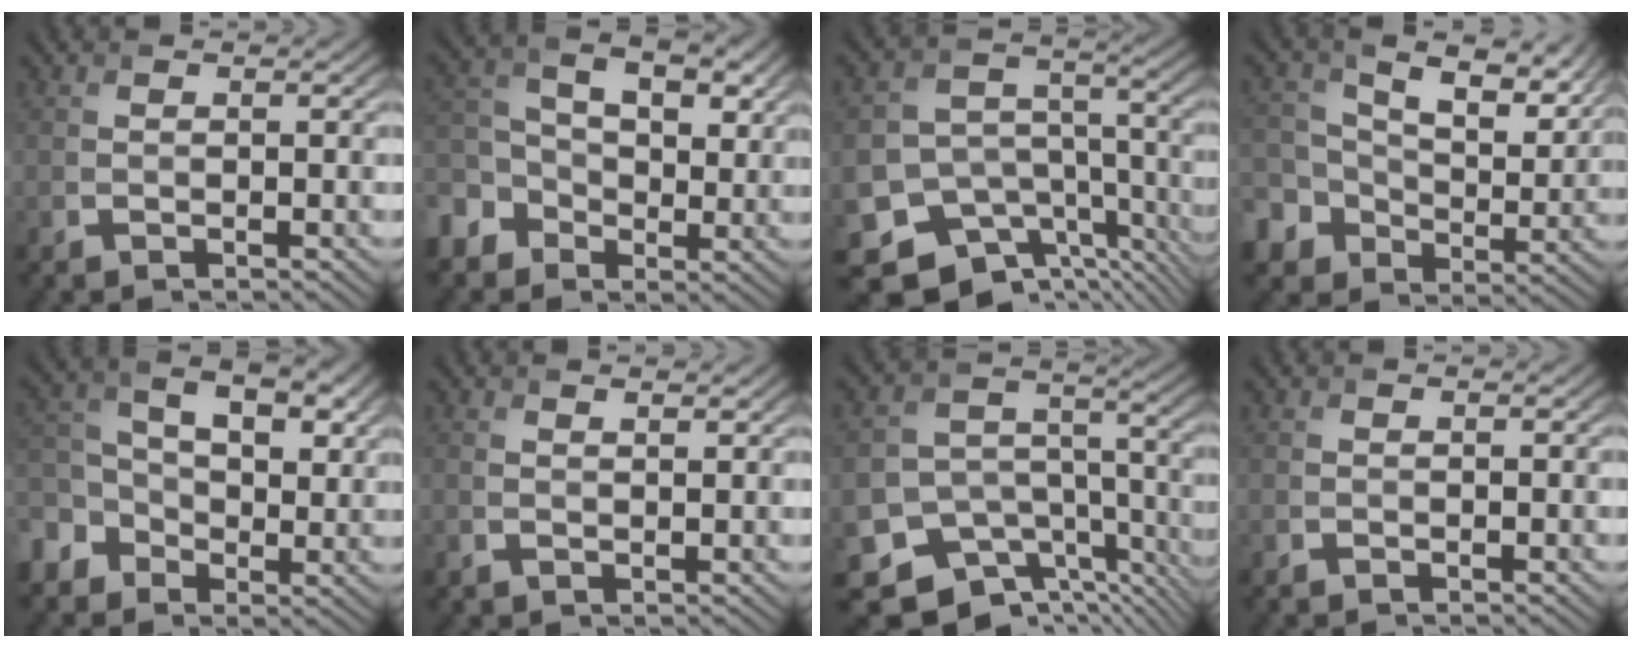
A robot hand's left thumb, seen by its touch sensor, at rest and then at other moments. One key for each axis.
{"total": 8.5, "fx": -0.7, "fy": 6.4, "fz": 5.7, "tx": -0.115, "ty": 0.010, "tz": -0.033}
{"total": 14.2, "fx": -8.2, "fy": 9.9, "fz": 6.0, "tx": -0.133, "ty": -0.026, "tz": -0.100}
{"total": 11.8, "fx": 3.1, "fy": 8.8, "fz": 7.1, "tx": -0.167, "ty": -0.012, "tz": 0.063}
{"total": 9.4, "fx": -0.4, "fy": 6.8, "fz": 6.5, "tx": -0.127, "ty": 0.010, "tz": -0.025}
{"total": 1.3, "fx": 1.1, "fy": 0.3, "fz": 0.6, "tx": -0.019, "ty": -0.002, "tz": 0.025}
{"total": 12.7, "fx": -7.6, "fy": 8.6, "fz": 5.4, "tx": -0.111, "ty": -0.025, "tz": -0.102}
{"total": 0.0}